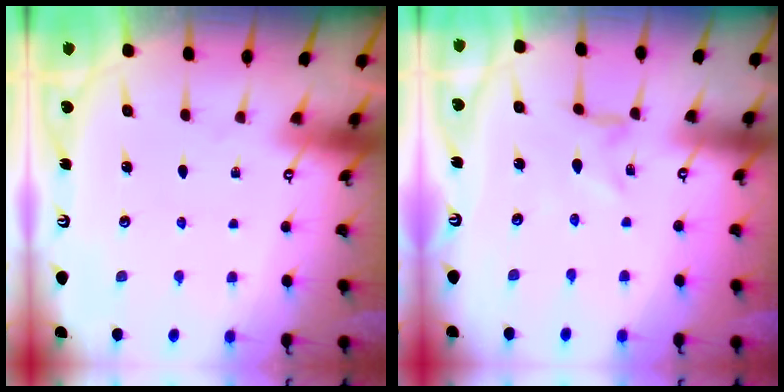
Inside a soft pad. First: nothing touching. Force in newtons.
{"total": 0.0}